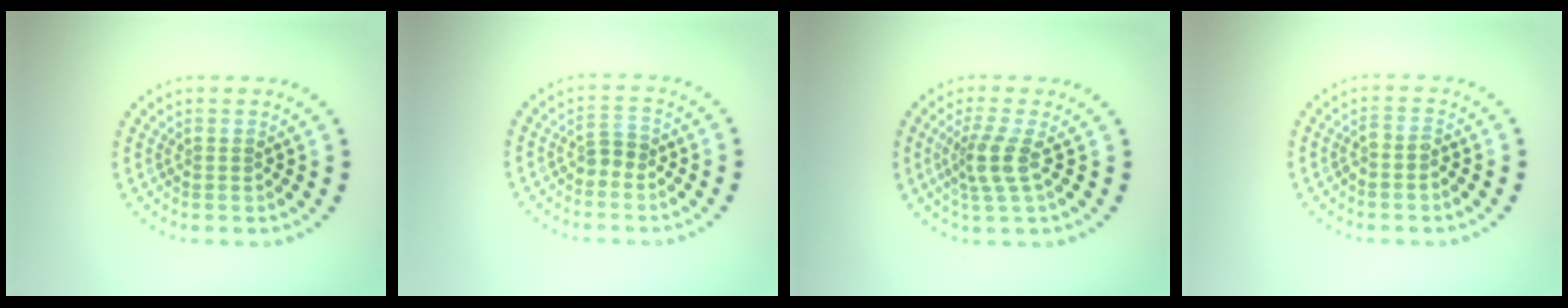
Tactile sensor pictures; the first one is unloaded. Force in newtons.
{"total": 1.2, "press": 1.1, "slide": 0.6}
{"total": 2.7, "press": 2.1, "slide": 1.8}
{"total": 1.1, "press": 0.8, "slide": 0.7}